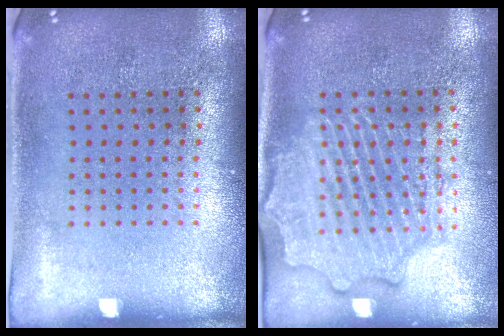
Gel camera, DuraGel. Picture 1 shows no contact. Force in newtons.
{"total": 2.3, "press": 2.2, "slide": 0.5}